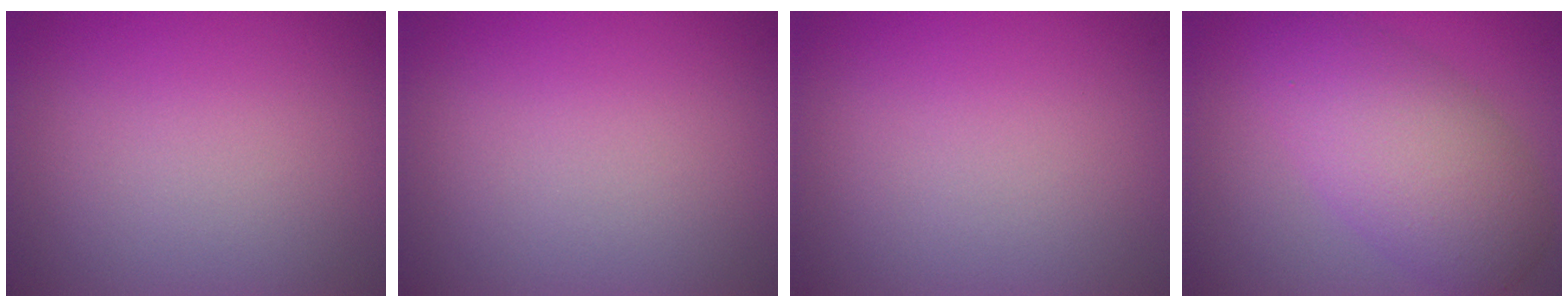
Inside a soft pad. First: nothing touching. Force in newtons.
{"total": 0.0}
{"total": 0.0}
{"total": 6.4, "press": 6.4, "slide": 0.2}